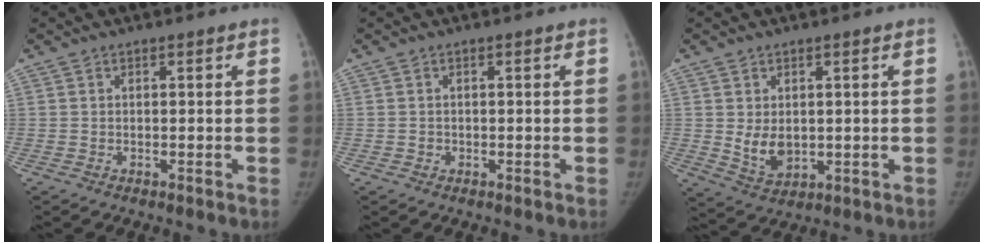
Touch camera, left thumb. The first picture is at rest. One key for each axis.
{"total": 0.8, "fx": -0.2, "fy": 0.8, "fz": 0.1, "tx": 0.004, "ty": 0.003, "tz": -0.004}
{"total": 5.7, "fx": 0.4, "fy": 4.1, "fz": 3.9, "tx": -0.052, "ty": -0.017, "tz": 0.023}